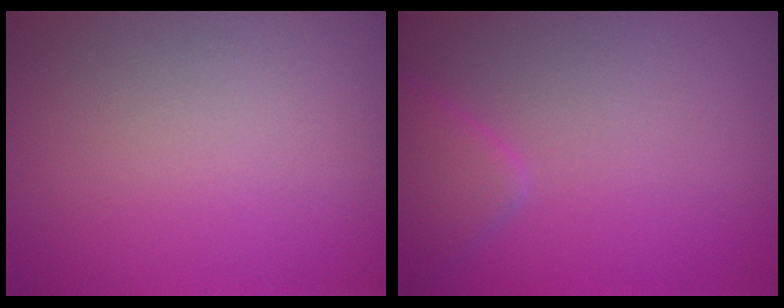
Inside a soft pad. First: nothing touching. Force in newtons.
{"total": 2.3, "press": 2.3, "slide": 0.1}